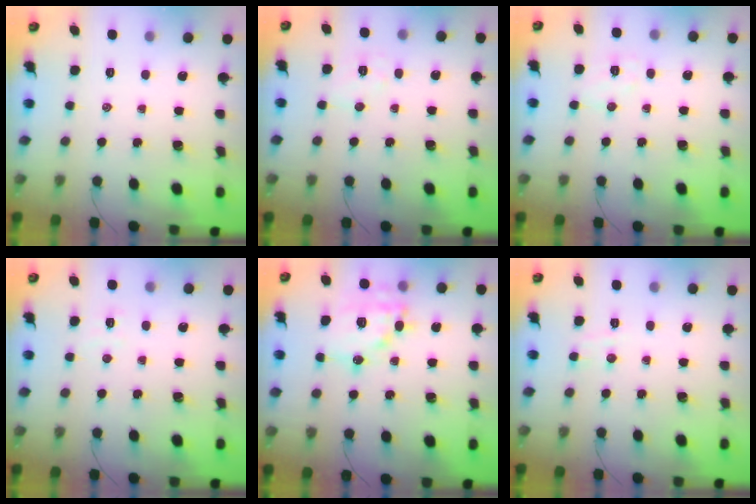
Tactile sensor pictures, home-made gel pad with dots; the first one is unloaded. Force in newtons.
{"total": 6.2, "press": 6.1, "slide": 1.1}
{"total": 5.4, "press": 5.3, "slide": 1.0}
{"total": 3.0, "press": 2.9, "slide": 0.9}
{"total": 15.0, "press": 14.7, "slide": 2.7}
{"total": 3.4, "press": 3.2, "slide": 0.9}